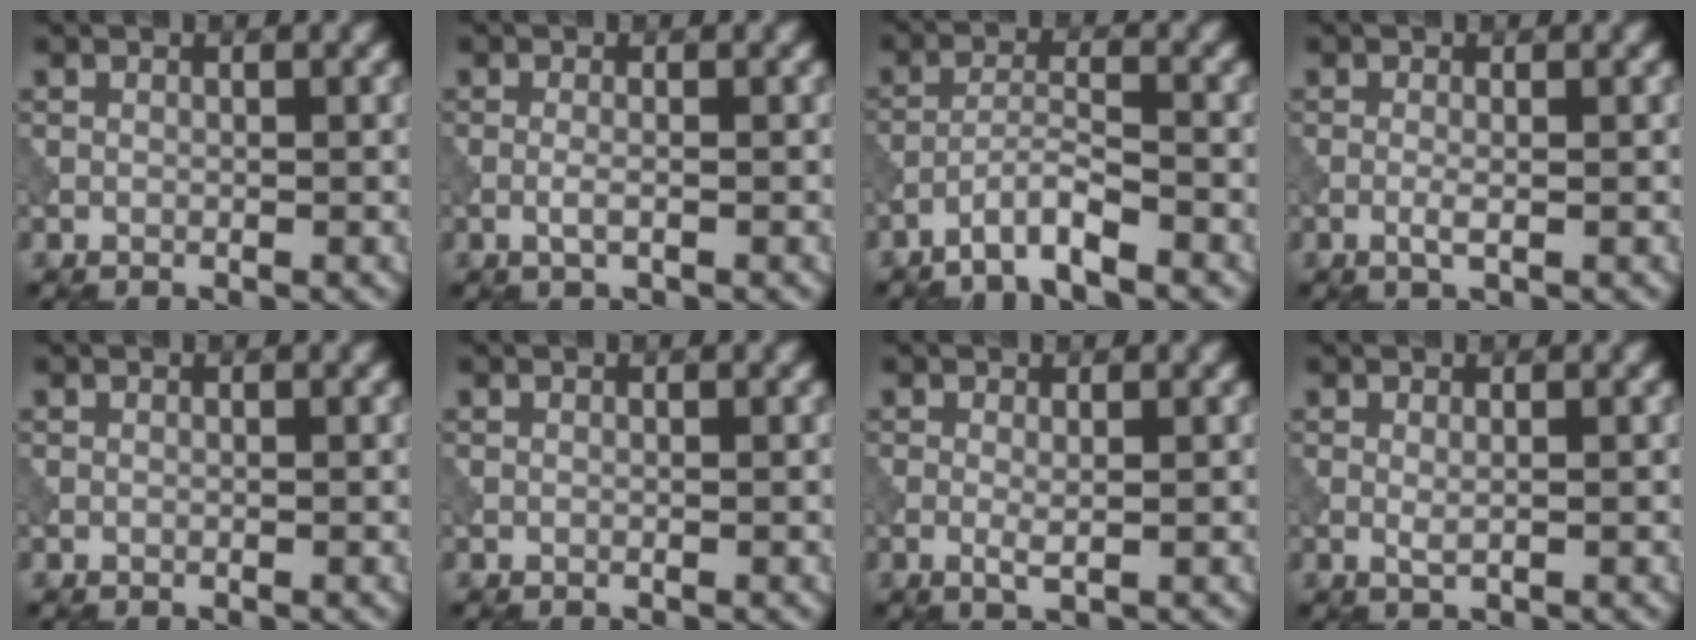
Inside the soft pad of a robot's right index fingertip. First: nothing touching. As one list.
[{"total": 1.2, "force": [-0.4, 0.3, 1.1], "torque": [-0.025, 0.000, -0.011]}, {"total": 3.4, "force": [-2.6, 0.3, 2.2], "torque": [-0.041, 0.008, -0.059]}, {"total": 1.2, "force": [-0.3, 0.2, 1.1], "torque": [-0.025, -0.001, -0.009]}, {"total": 0.0}, {"total": 0.0}, {"total": 1.2, "force": [-0.1, 0.2, 1.2], "torque": [-0.023, -0.003, -0.002]}, {"total": 0.8, "force": [0.1, 0.2, 0.8], "torque": [-0.018, -0.001, 0.001]}]